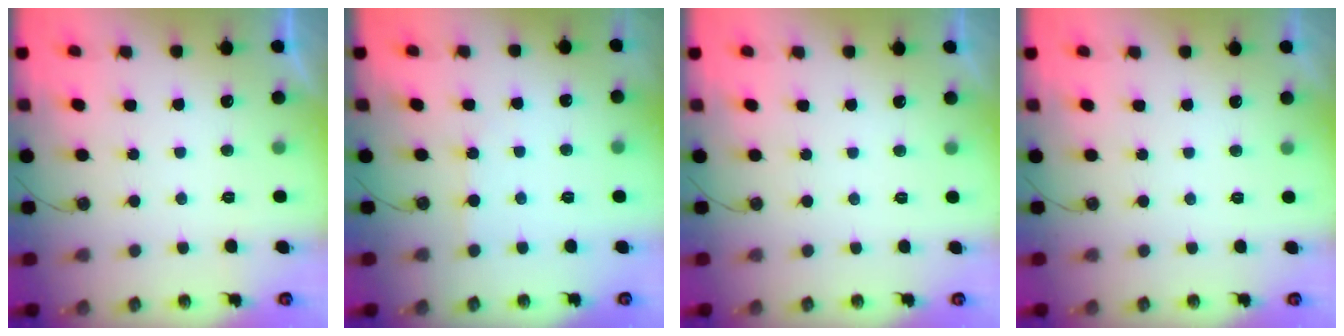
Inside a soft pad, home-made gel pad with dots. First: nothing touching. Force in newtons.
{"total": 1.5, "press": 1.5, "slide": 0.2}
{"total": 0.0}
{"total": 0.0}